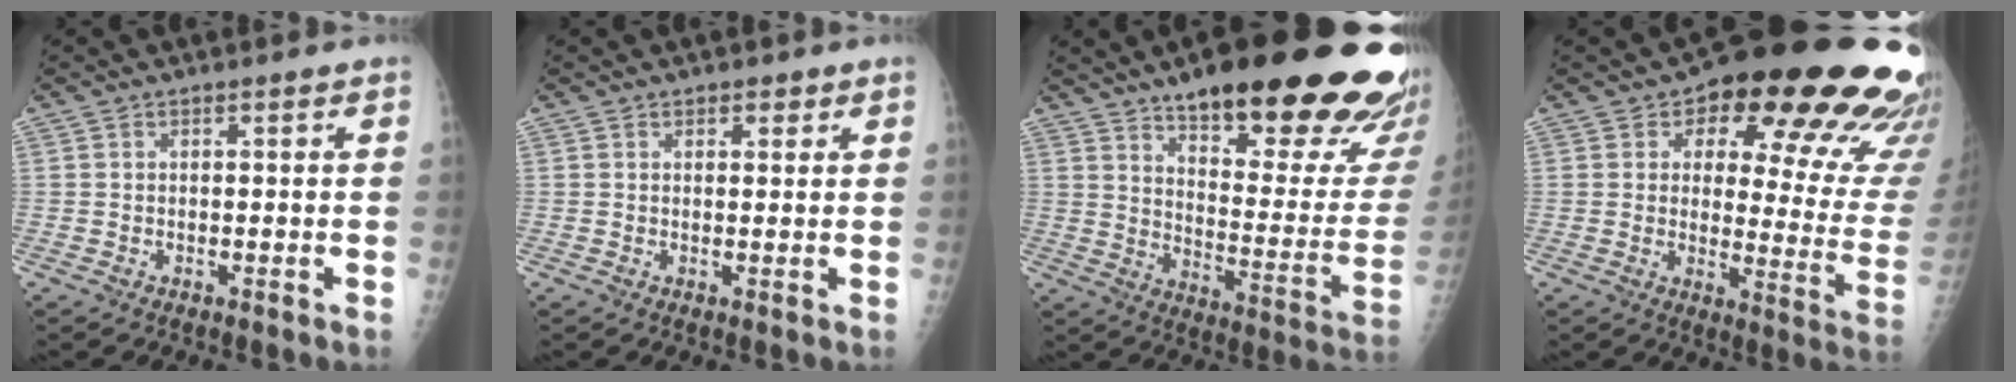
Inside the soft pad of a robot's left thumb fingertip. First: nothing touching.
{"total": 1.7, "force": [1.1, 1.0, 0.8], "torque": [0.003, -0.004, 0.011]}
{"total": 31.9, "force": [21.1, 8.7, 22.2], "torque": [-0.233, -0.083, 0.293]}
{"total": 25.1, "force": [14.5, 10.7, 17.4], "torque": [-0.173, -0.060, 0.176]}